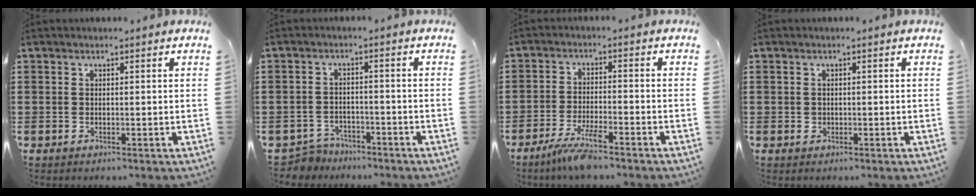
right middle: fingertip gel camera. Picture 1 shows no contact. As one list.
[{"total": 3.3, "force": [-3.2, 0.7, -0.2], "torque": [-0.007, -0.001, -0.069]}, {"total": 5.4, "force": [-4.2, 0.5, 3.2], "torque": [-0.079, -0.015, -0.084]}, {"total": 0.7, "force": [0.0, 0.7, 0.1], "torque": [-0.005, 0.004, 0.001]}]